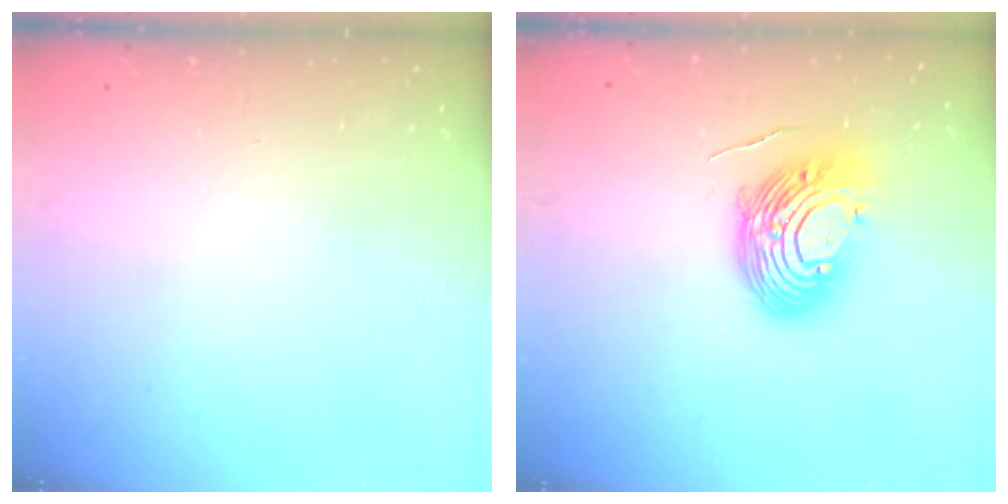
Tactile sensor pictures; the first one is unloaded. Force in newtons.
{"total": 13.4, "press": 13.3, "slide": 1.5}